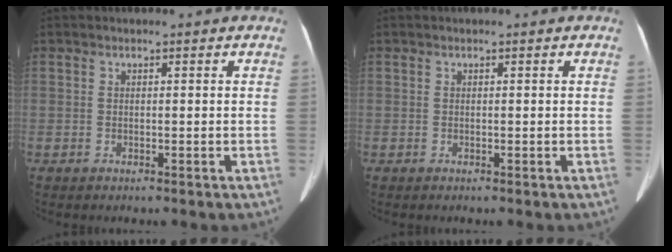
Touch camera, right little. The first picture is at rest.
{"total": 0.0}